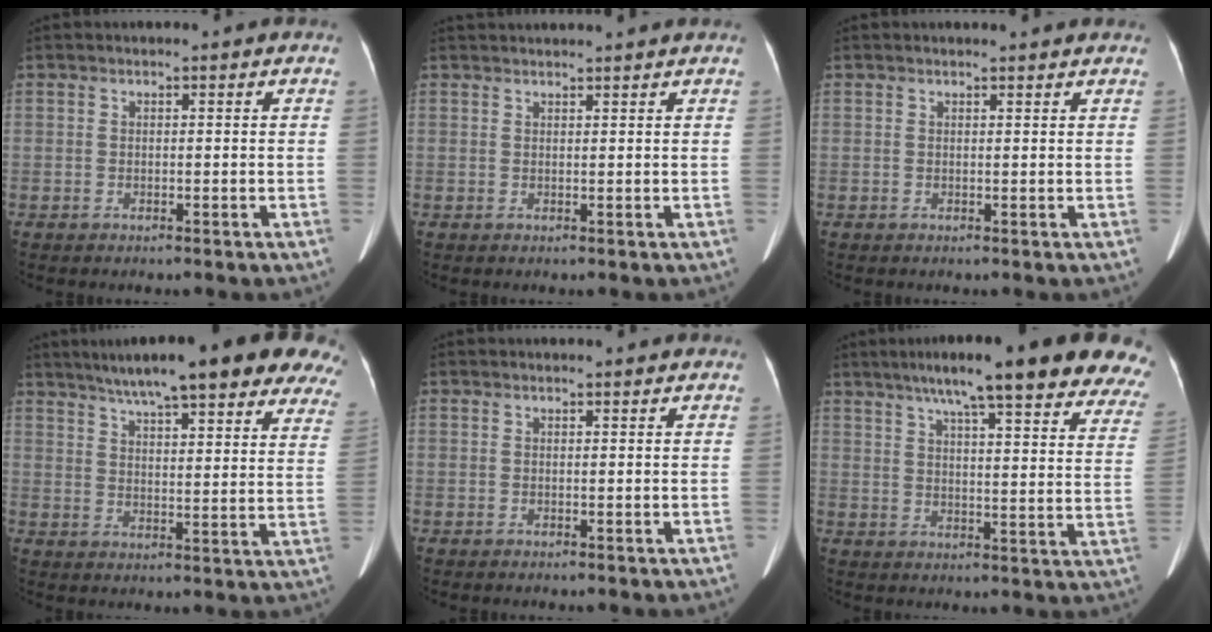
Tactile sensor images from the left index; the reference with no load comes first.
{"total": 6.2, "force": [6.0, -0.2, 1.7], "torque": [-0.018, 0.033, 0.073]}
{"total": 3.5, "force": [3.3, 0.5, 0.9], "torque": [-0.011, 0.011, 0.033]}
{"total": 24.0, "force": [19.0, 3.6, 14.1], "torque": [-0.196, 0.013, 0.232]}
{"total": 1.8, "force": [1.7, 0.3, 0.5], "torque": [-0.009, 0.009, 0.017]}
{"total": 24.7, "force": [20.2, 2.9, 14.0], "torque": [-0.184, -0.004, 0.240]}